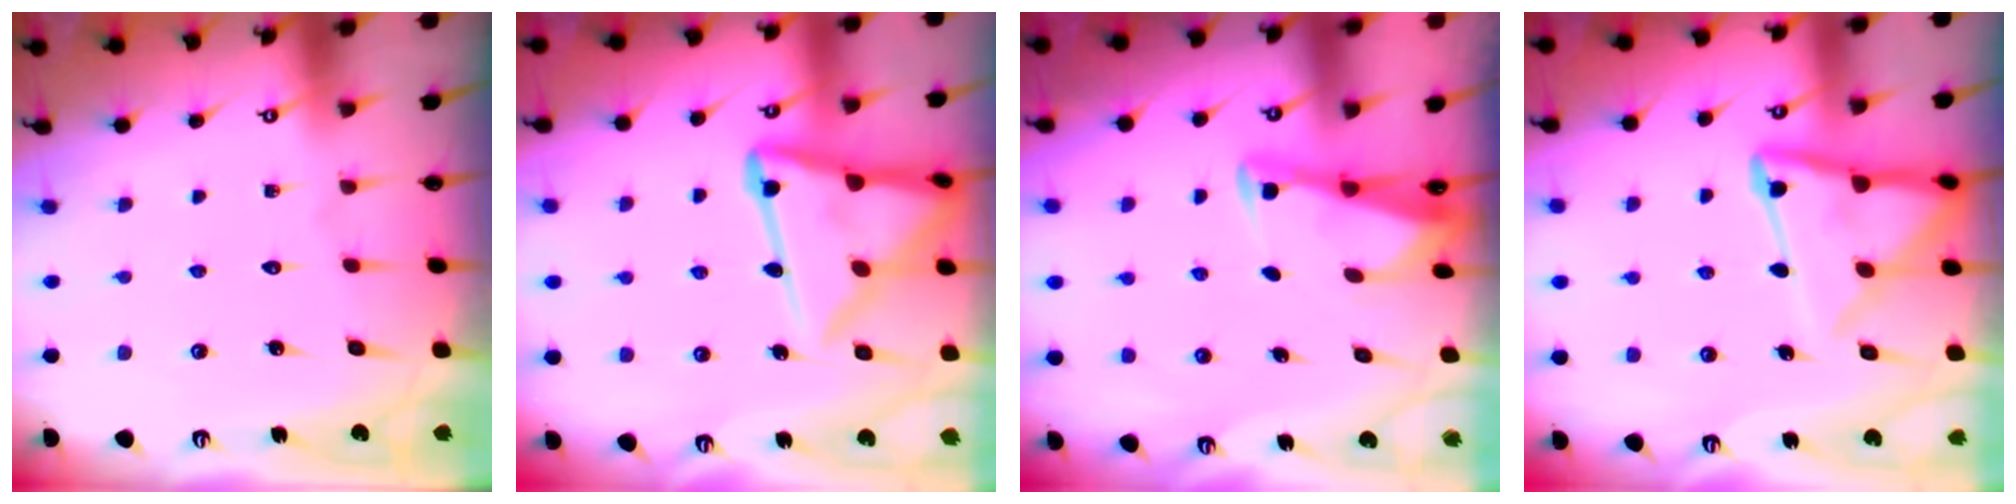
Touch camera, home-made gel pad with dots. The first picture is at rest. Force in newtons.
{"total": 16.5, "press": 16.5, "slide": 1.4}
{"total": 2.8, "press": 2.8, "slide": 0.3}
{"total": 13.1, "press": 13.1, "slide": 1.3}